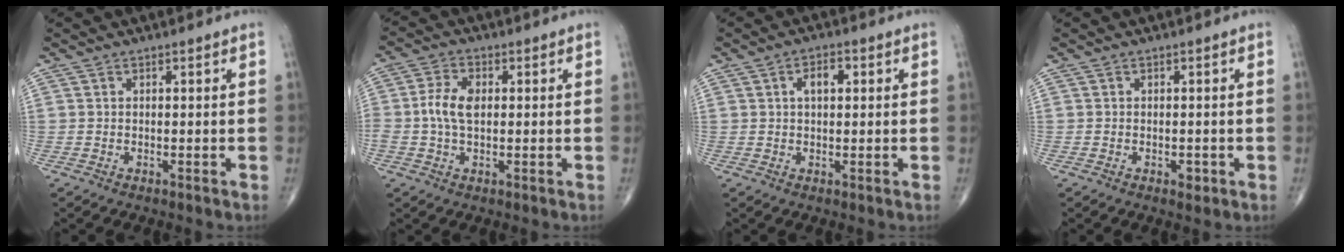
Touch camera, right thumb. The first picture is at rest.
{"total": 5.6, "force": [0.1, 3.3, 4.6], "torque": [-0.100, 0.011, -0.001]}
{"total": 3.6, "force": [1.0, 2.0, 2.9], "torque": [-0.044, 0.007, 0.014]}
{"total": 1.4, "force": [-0.6, 0.9, 1.0], "torque": [-0.007, 0.000, -0.008]}